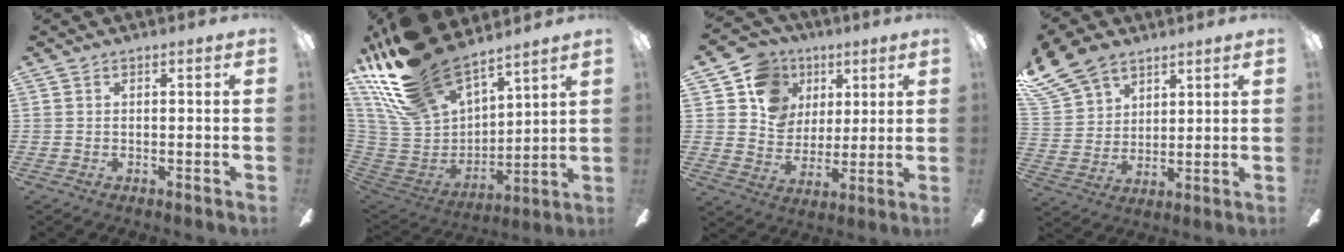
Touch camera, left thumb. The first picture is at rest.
{"total": 23.3, "force": [18.7, 8.7, 10.7], "torque": [-0.242, -0.112, 0.344]}
{"total": 12.8, "force": [5.7, 11.0, 3.4], "torque": [-0.065, -0.028, 0.112]}
{"total": 14.0, "force": [10.4, 8.2, 4.7], "torque": [-0.114, -0.050, 0.202]}